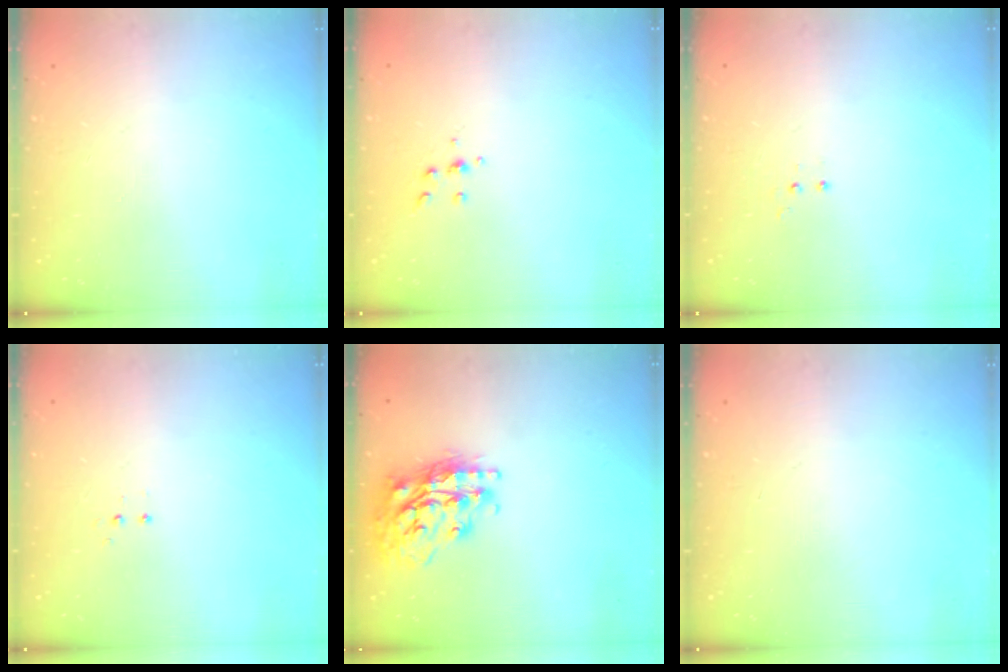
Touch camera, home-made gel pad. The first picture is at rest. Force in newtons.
{"total": 4.0, "press": 3.9, "slide": 0.9}
{"total": 3.4, "press": 3.3, "slide": 0.7}
{"total": 3.4, "press": 3.3, "slide": 0.7}
{"total": 19.3, "press": 19.3, "slide": 1.4}
{"total": 0.0}